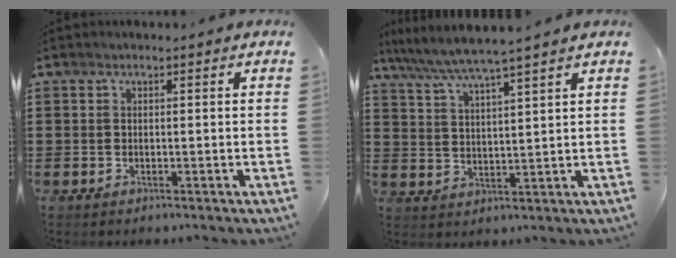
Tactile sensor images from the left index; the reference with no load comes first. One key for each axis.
{"total": 5.1, "fx": 4.5, "fy": -0.8, "fz": 2.3, "tx": -0.061, "ty": -0.027, "tz": 0.075}